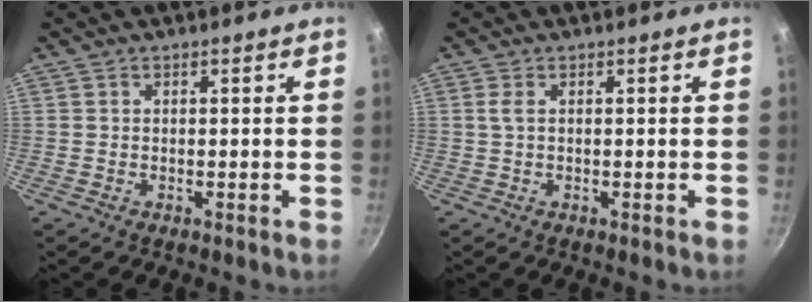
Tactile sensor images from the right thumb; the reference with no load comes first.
{"total": 1.3, "force": [0.3, 0.5, 1.2], "torque": [-0.036, 0.006, 0.009]}